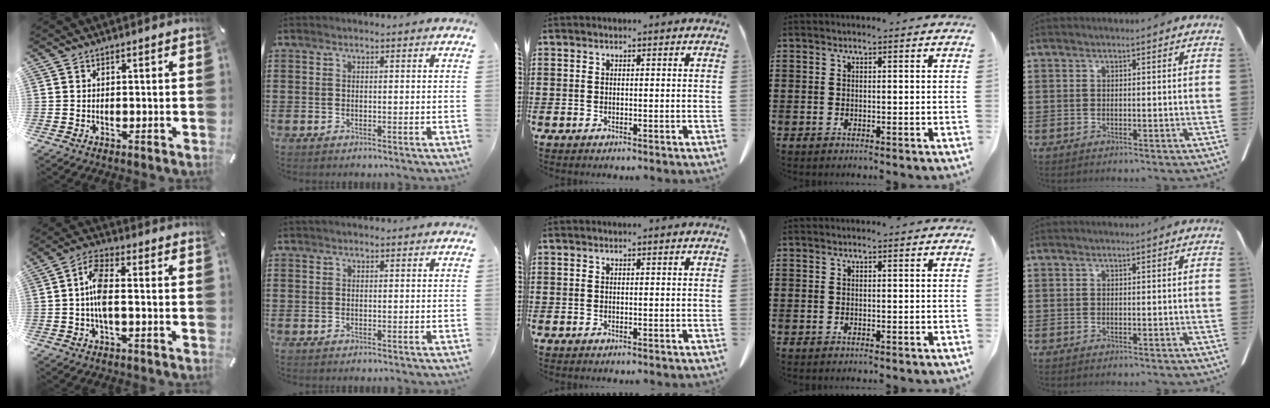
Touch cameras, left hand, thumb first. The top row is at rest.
{"thumb": {"total": 7.0, "force": [-0.9, 2.7, 6.4], "torque": [-0.134, 0.002, -0.018]}, "index": {"total": 0.6, "force": [0.4, 0.3, 0.3], "torque": [-0.006, 0.003, 0.008]}}